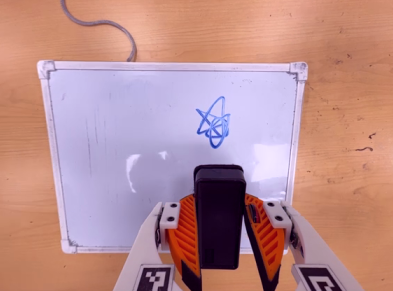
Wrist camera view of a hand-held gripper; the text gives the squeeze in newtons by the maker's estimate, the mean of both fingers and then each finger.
{"total": 6.2, "left": 4.7, "right": 7.6}